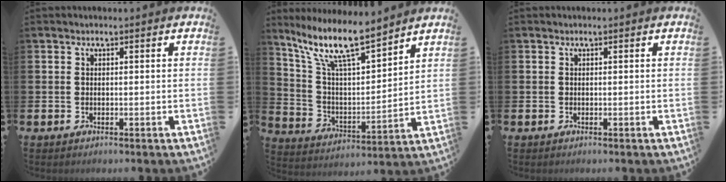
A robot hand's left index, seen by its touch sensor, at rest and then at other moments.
{"total": 11.2, "force": [9.3, 2.1, 6.0], "torque": [-0.146, -0.049, 0.160]}
{"total": 0.0}